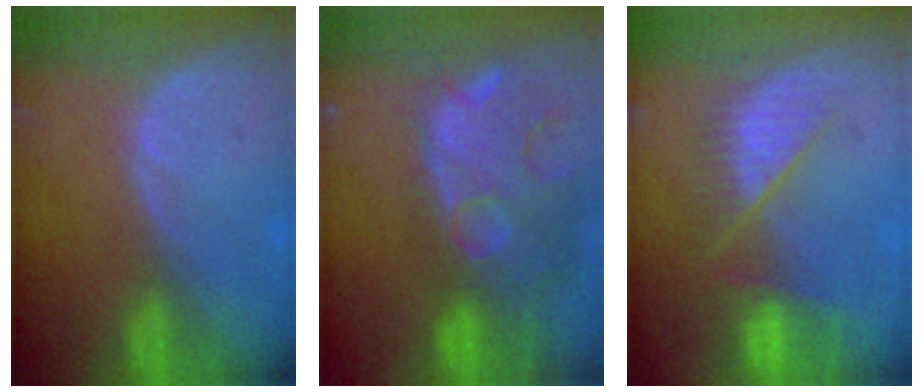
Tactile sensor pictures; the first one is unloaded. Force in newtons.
{"total": 14.5, "press": 11.7, "slide": 8.5}
{"total": 9.4, "press": 7.9, "slide": 5.0}